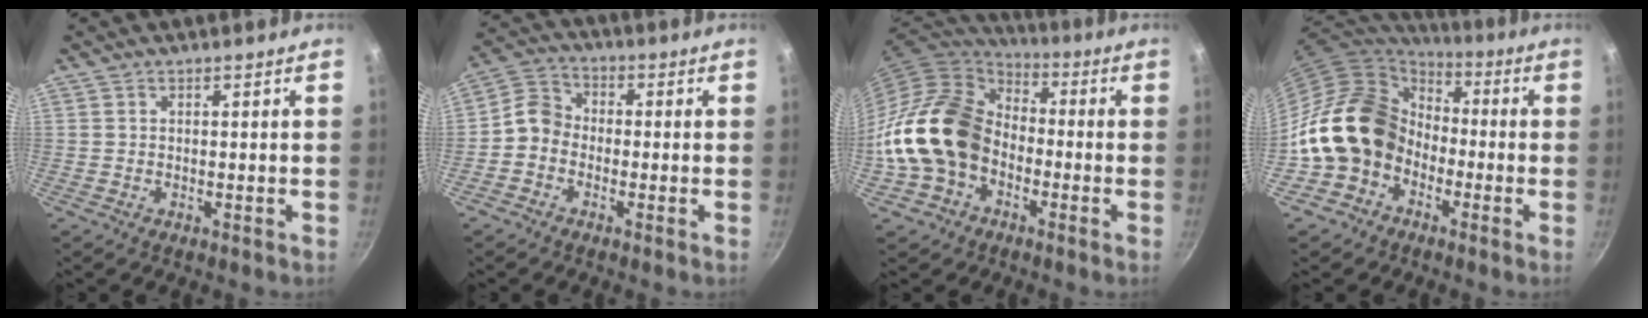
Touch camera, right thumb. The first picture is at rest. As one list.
[{"total": 6.1, "force": [-1.9, 5.1, 2.8], "torque": [-0.032, 0.029, -0.059]}, {"total": 18.5, "force": [-4.3, 14.1, 11.1], "torque": [-0.178, 0.058, -0.095]}, {"total": 16.5, "force": [-3.5, 13.6, 8.6], "torque": [-0.112, 0.049, -0.070]}]